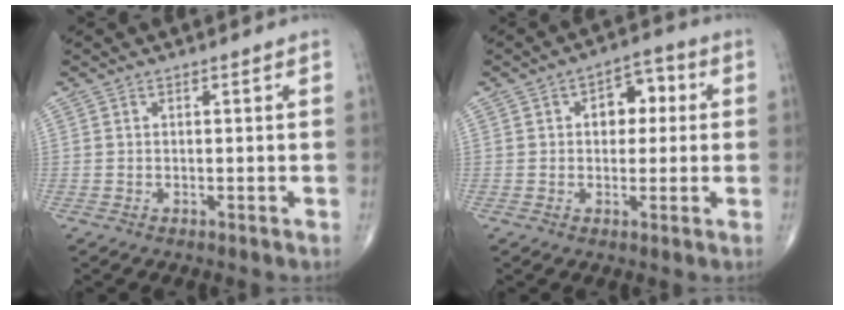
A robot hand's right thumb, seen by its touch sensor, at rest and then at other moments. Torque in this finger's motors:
{"motor_torque": [0.49, 1.52, 0.43, 0.03, 0.03]}